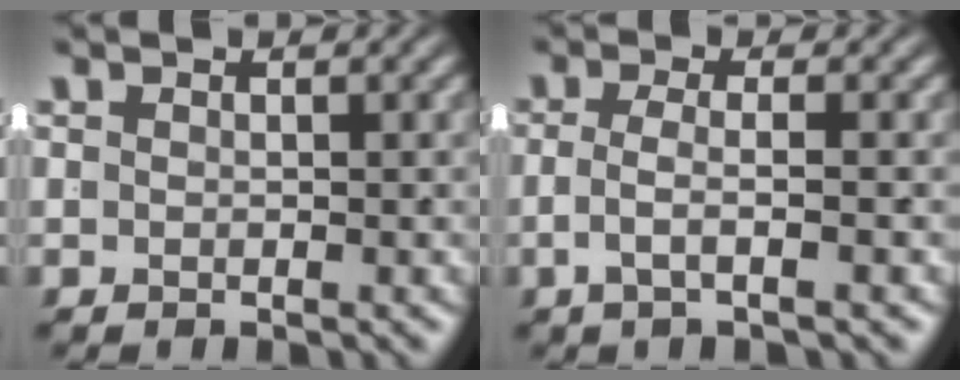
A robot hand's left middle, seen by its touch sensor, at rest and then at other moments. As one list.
[{"total": 2.4, "force": [-0.9, -0.2, 2.2], "torque": [-0.040, -0.011, -0.011]}]